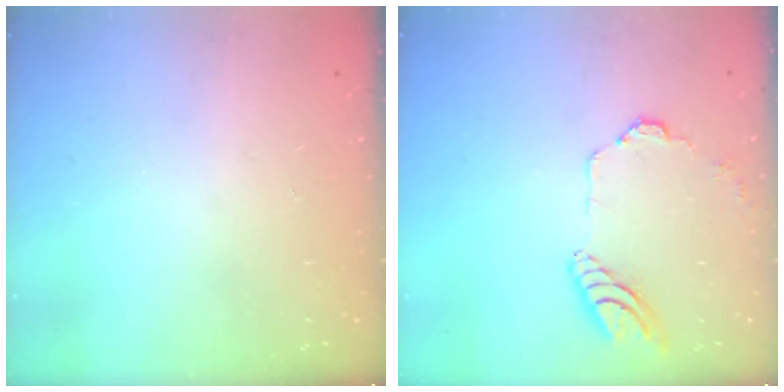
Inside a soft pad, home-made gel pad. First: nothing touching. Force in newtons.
{"total": 11.5, "press": 11.4, "slide": 1.6}